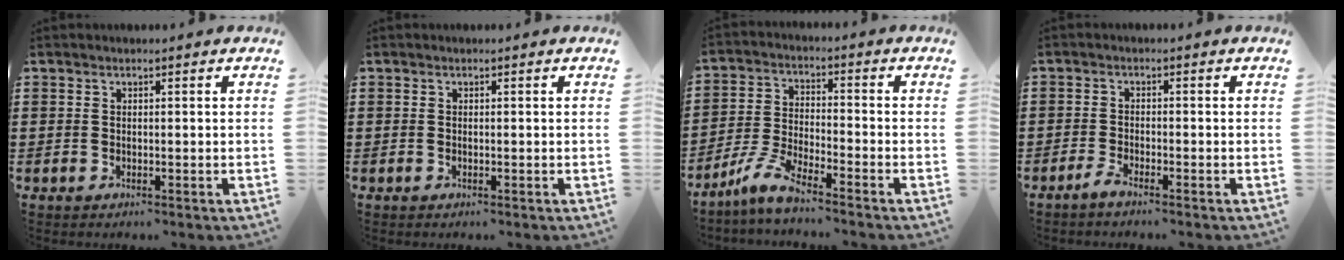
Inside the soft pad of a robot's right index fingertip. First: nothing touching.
{"total": 0.0}
{"total": 6.5, "force": [-5.4, 0.4, 3.6], "torque": [-0.100, -0.015, -0.113]}
{"total": 1.8, "force": [-1.6, 0.0, 0.8], "torque": [-0.029, -0.005, -0.035]}